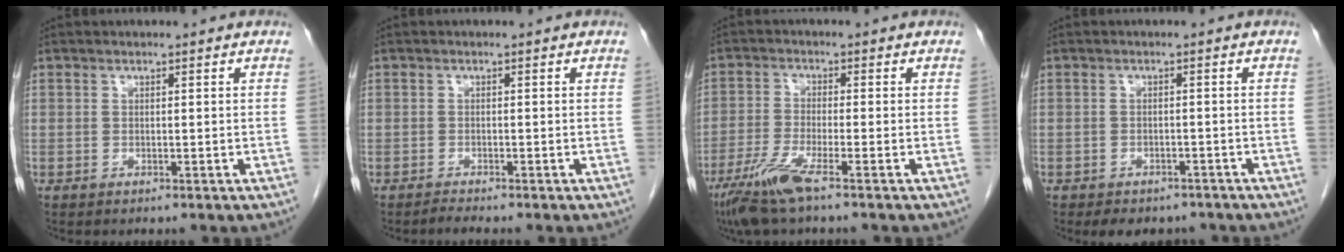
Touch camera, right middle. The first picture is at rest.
{"total": 1.0, "force": [-0.9, -0.2, 0.2], "torque": [-0.008, -0.004, -0.017]}
{"total": 6.6, "force": [-4.3, 0.0, 5.0], "torque": [-0.107, -0.020, -0.088]}
{"total": 6.2, "force": [-5.1, 3.1, 1.8], "torque": [-0.016, 0.008, -0.061]}